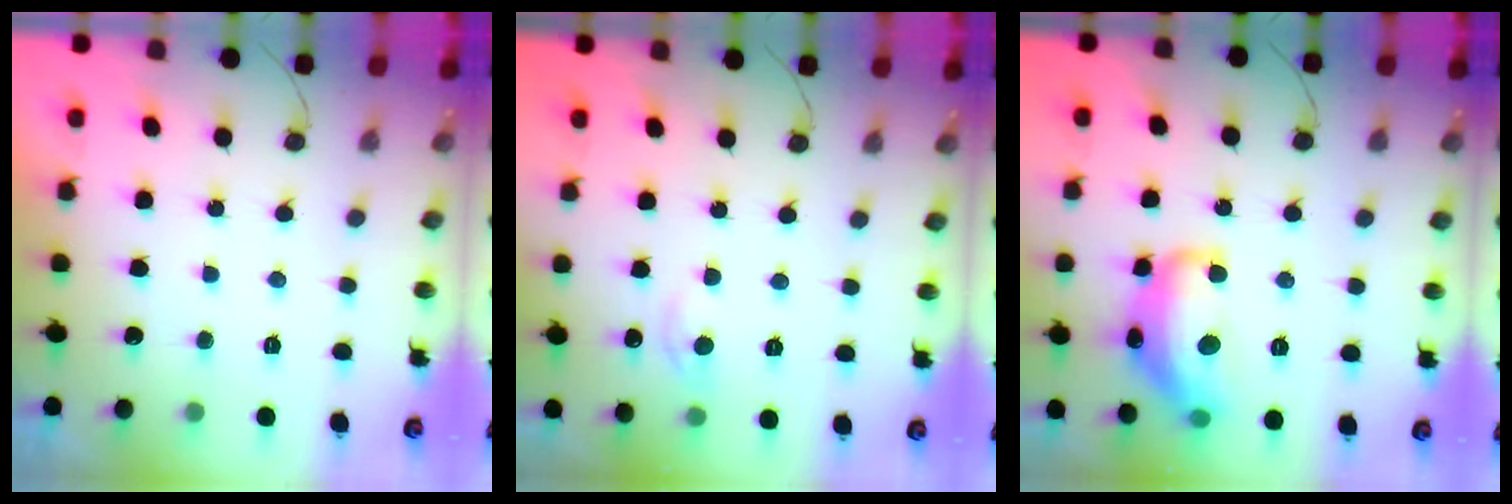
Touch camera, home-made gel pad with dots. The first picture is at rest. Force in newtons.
{"total": 3.4, "press": 3.4, "slide": 0.4}
{"total": 17.0, "press": 16.9, "slide": 1.0}